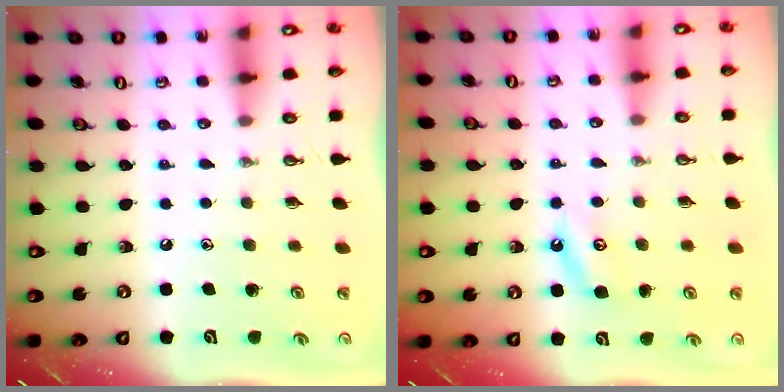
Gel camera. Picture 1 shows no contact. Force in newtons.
{"total": 3.9, "press": 3.8, "slide": 0.5}